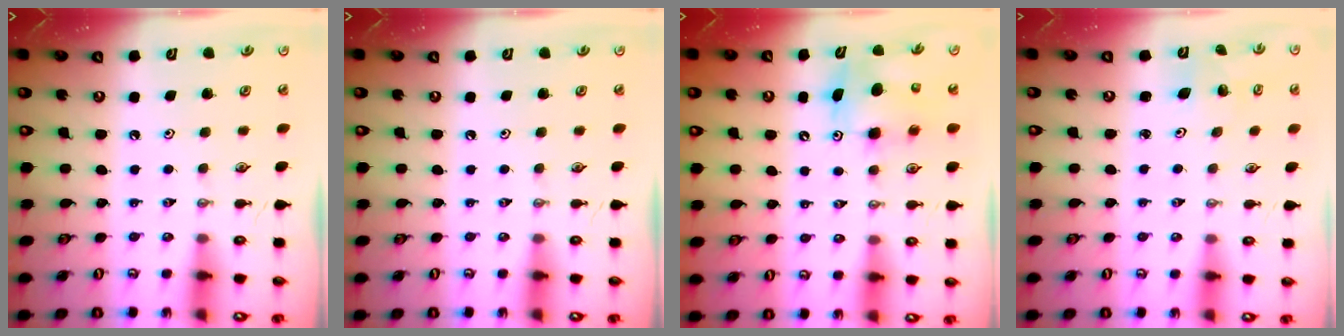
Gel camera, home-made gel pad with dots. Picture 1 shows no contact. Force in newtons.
{"total": 0.0}
{"total": 8.3, "press": 8.3, "slide": 0.6}
{"total": 1.9, "press": 1.9, "slide": 0.1}